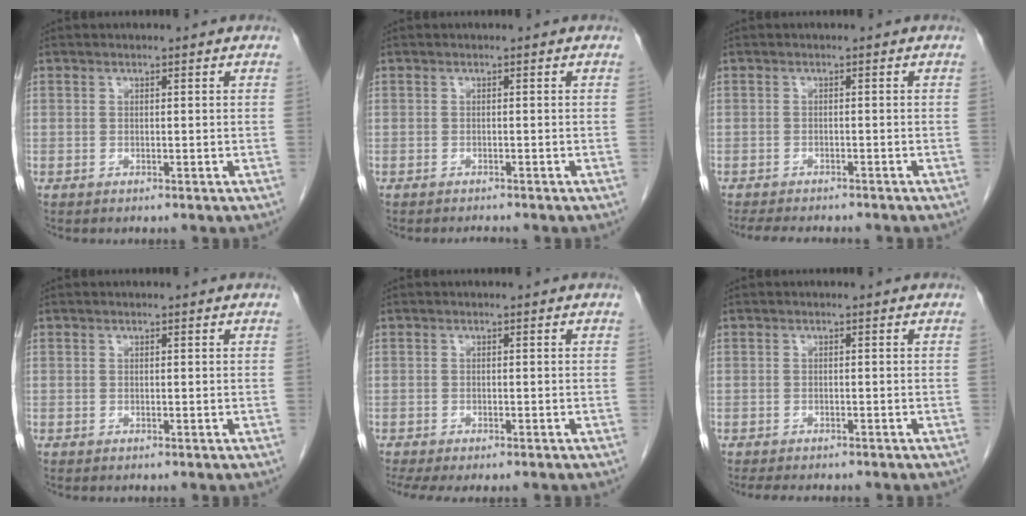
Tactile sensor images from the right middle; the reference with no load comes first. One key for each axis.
{"total": 1.2, "fx": -1.1, "fy": 0.0, "fz": 0.2, "tx": -0.006, "ty": -0.004, "tz": -0.013}
{"total": 7.9, "fx": -6.9, "fy": 1.9, "fz": 3.3, "tx": -0.049, "ty": -0.007, "tz": -0.097}
{"total": 0.0}
{"total": 6.2, "fx": -5.0, "fy": 1.6, "fz": 3.3, "tx": -0.049, "ty": -0.003, "tz": -0.075}
{"total": 5.9, "fx": -5.1, "fy": 1.7, "fz": 2.6, "tx": -0.035, "ty": -0.008, "tz": -0.068}